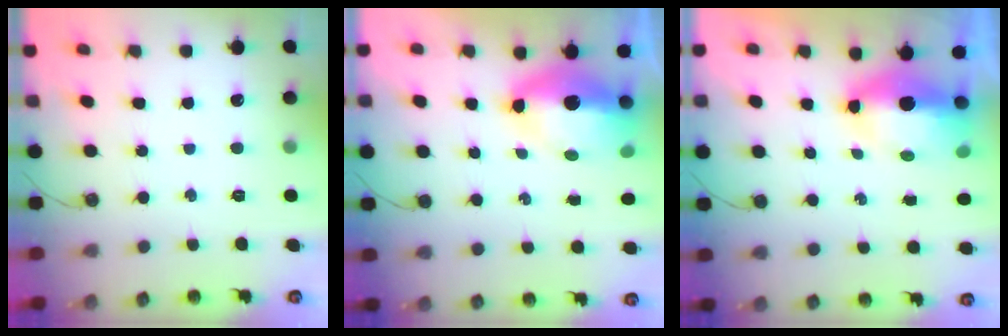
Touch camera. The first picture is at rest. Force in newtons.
{"total": 12.8, "press": 12.8, "slide": 1.2}
{"total": 7.7, "press": 7.6, "slide": 1.4}